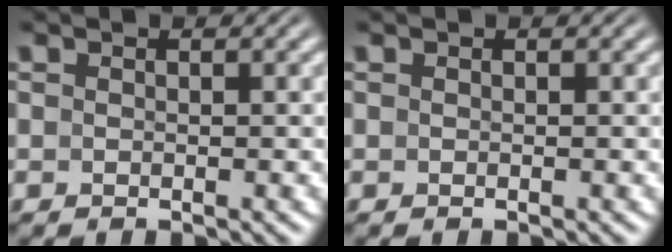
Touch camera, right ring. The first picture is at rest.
{"total": 0.0}